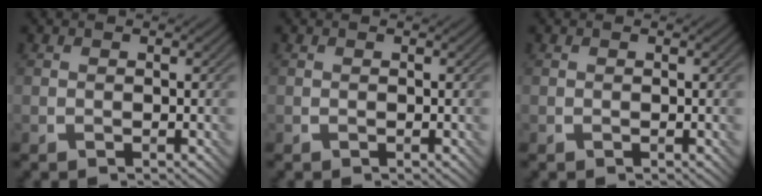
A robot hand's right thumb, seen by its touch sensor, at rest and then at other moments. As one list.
[{"total": 0.0}, {"total": 0.0}]